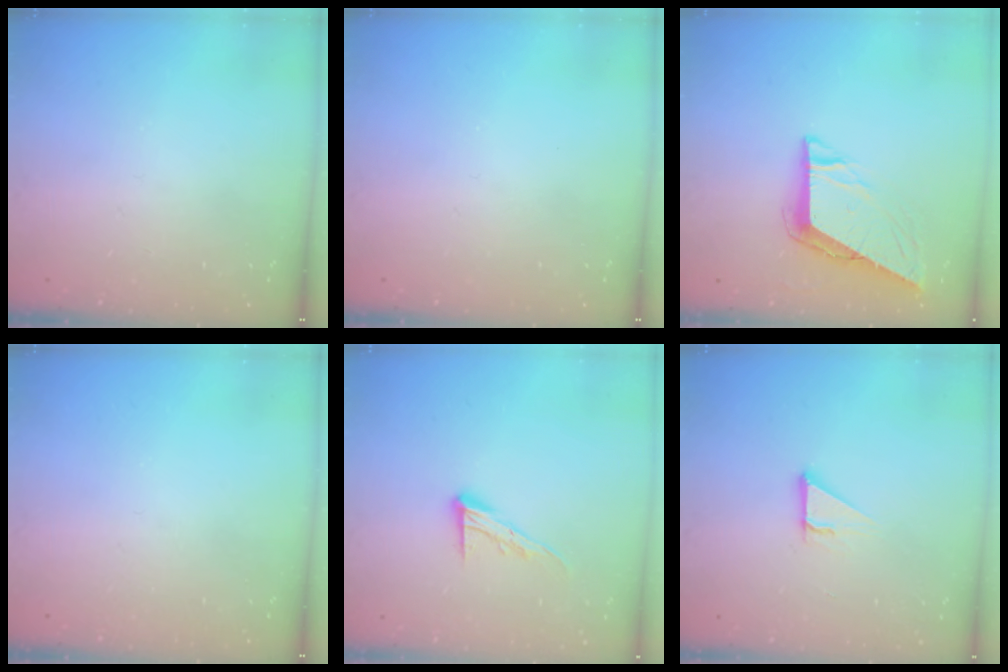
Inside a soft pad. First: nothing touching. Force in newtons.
{"total": 0.0}
{"total": 8.0, "press": 8.0, "slide": 0.8}
{"total": 0.0}
{"total": 9.8, "press": 9.8, "slide": 0.6}
{"total": 3.4, "press": 3.4, "slide": 0.3}